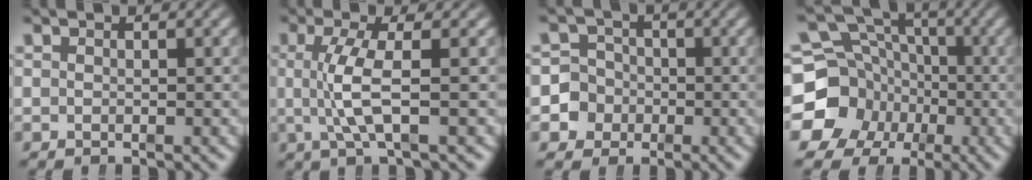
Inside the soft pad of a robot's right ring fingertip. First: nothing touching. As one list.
[{"total": 4.0, "force": [-0.1, 0.2, 4.0], "torque": [-0.082, -0.002, 0.002]}, {"total": 9.8, "force": [-2.7, 9.1, 2.3], "torque": [-0.072, -0.041, -0.046]}, {"total": 13.6, "force": [-1.9, 12.3, 5.5], "torque": [-0.110, -0.051, -0.035]}]